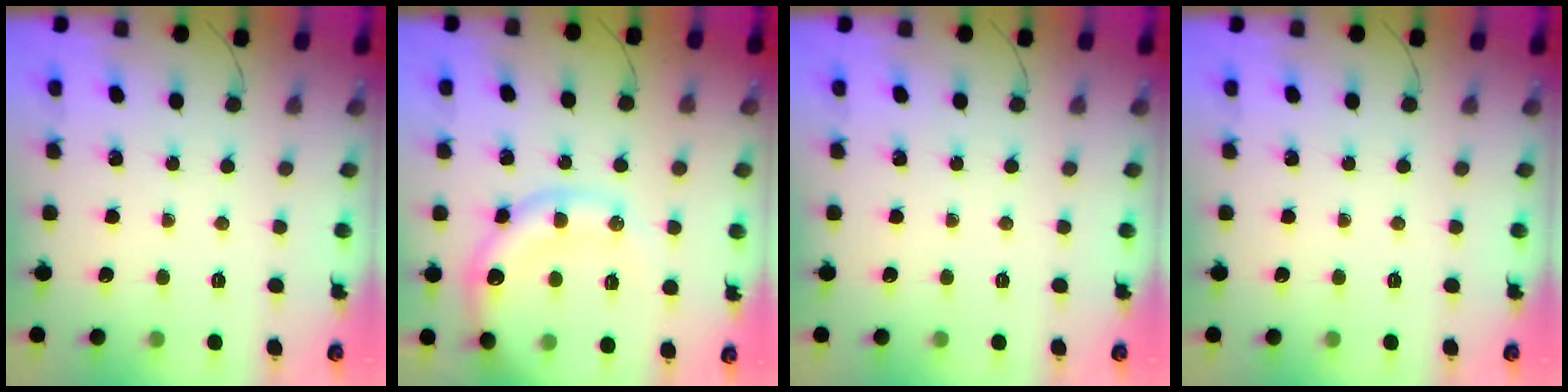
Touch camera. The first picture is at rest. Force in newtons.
{"total": 16.7, "press": 16.4, "slide": 2.8}
{"total": 0.0}
{"total": 0.0}